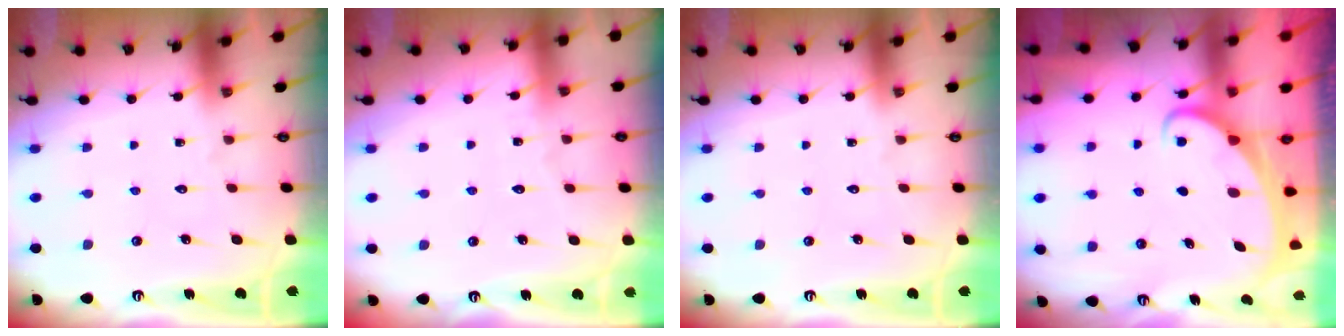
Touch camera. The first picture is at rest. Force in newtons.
{"total": 3.3, "press": 3.3, "slide": 0.3}
{"total": 0.0}
{"total": 2.4, "press": 2.4, "slide": 0.3}